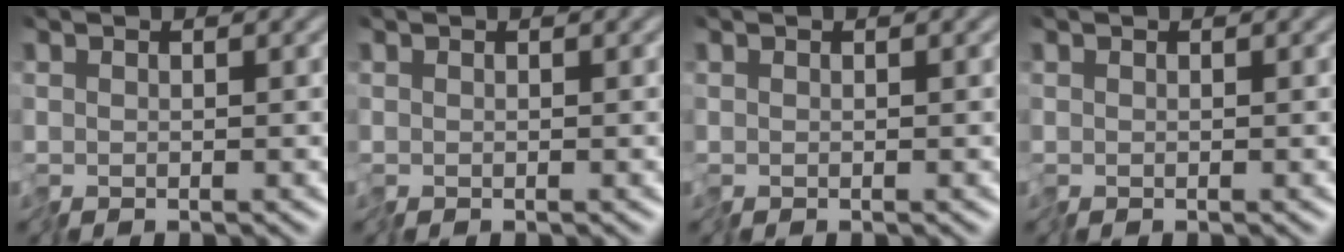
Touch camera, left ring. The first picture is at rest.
{"total": 0.0}
{"total": 0.0}
{"total": 0.0}